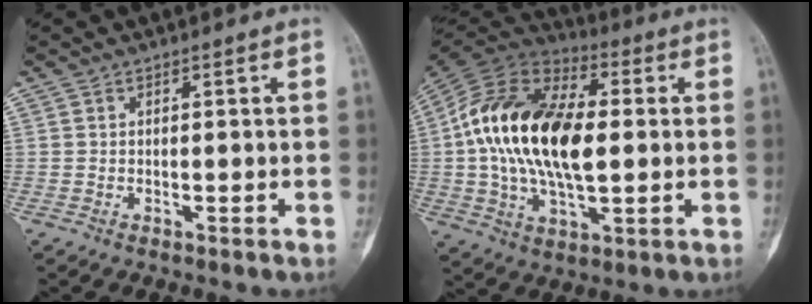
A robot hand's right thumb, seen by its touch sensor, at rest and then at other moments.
{"total": 23.6, "force": [1.2, 12.9, 19.7], "torque": [-0.369, 0.013, 0.016]}